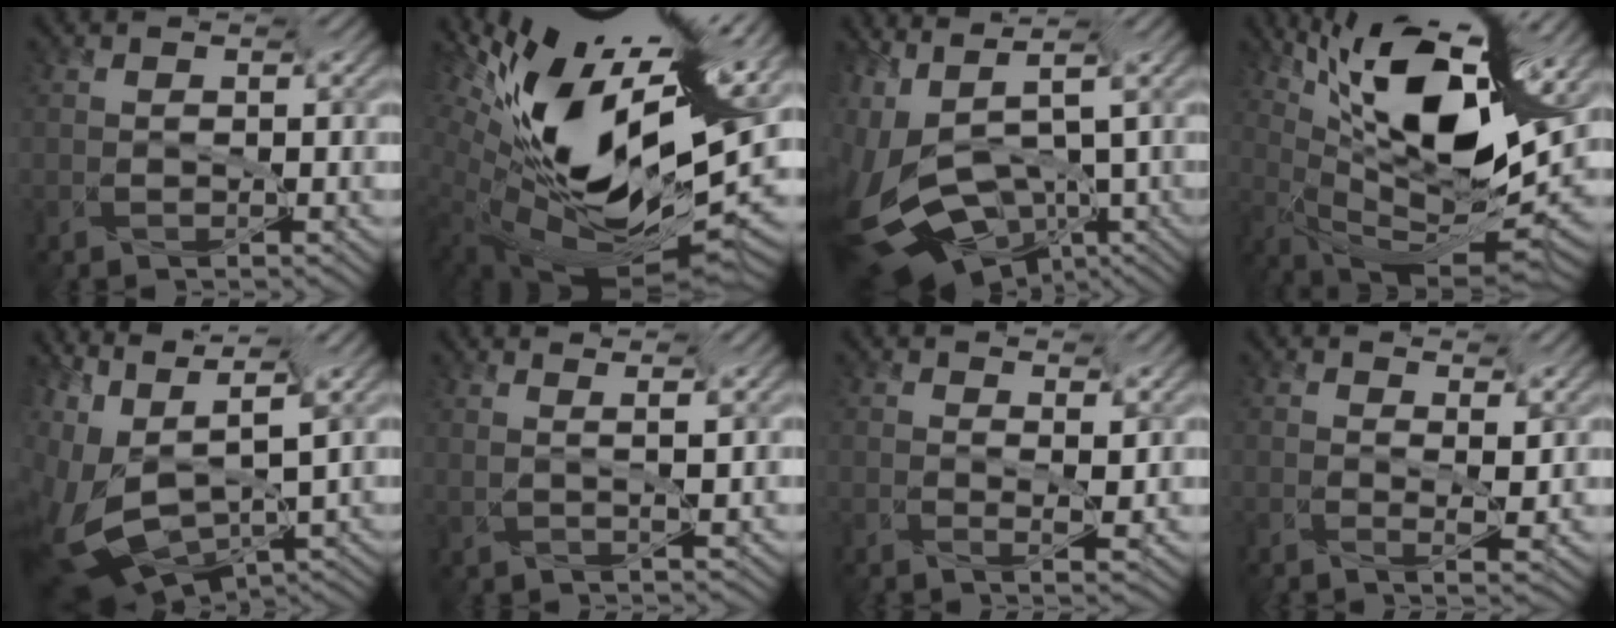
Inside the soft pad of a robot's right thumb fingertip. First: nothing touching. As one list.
[{"total": 16.2, "force": [2.5, 7.6, 14.0], "torque": [-0.240, 0.003, 0.051]}, {"total": 14.6, "force": [-4.8, 8.1, 11.1], "torque": [-0.252, 0.002, -0.050]}, {"total": 14.1, "force": [5.3, 2.5, 12.9], "torque": [-0.212, 0.013, 0.095]}, {"total": 12.2, "force": [-0.8, 5.9, 10.6], "torque": [-0.220, 0.004, 0.022]}, {"total": 2.6, "force": [2.3, -0.7, 1.0], "torque": [-0.004, -0.002, 0.043]}, {"total": 1.8, "force": [0.3, 0.4, 1.7], "torque": [-0.038, -0.008, 0.000]}, {"total": 2.5, "force": [0.3, 0.8, 2.3], "torque": [-0.048, -0.008, -0.002]}]